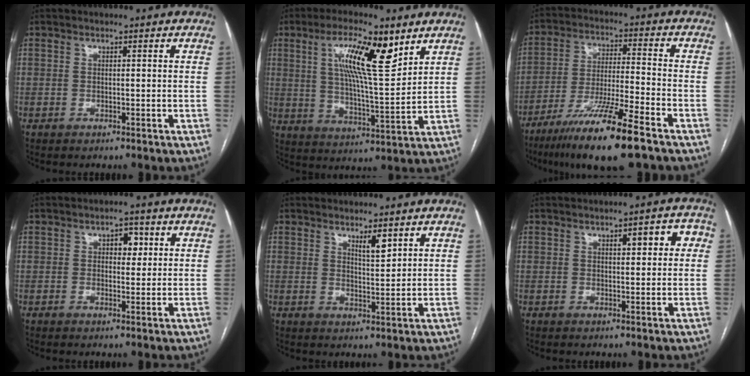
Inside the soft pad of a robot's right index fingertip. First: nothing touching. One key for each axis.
{"total": 12.9, "fx": 6.2, "fy": 2.2, "fz": 11.1, "tx": -0.197, "ty": 0.006, "tz": 0.108}
{"total": 14.0, "fx": -9.4, "fy": -0.1, "fz": 10.4, "tx": -0.201, "ty": -0.039, "tz": -0.169}
{"total": 3.2, "fx": 1.0, "fy": 1.8, "fz": 2.4, "tx": -0.031, "ty": 0.010, "tz": 0.013}
{"total": 3.2, "fx": 2.1, "fy": 0.5, "fz": 2.4, "tx": -0.042, "ty": -0.005, "tz": 0.038}
{"total": 4.5, "fx": 1.4, "fy": 1.4, "fz": 4.1, "tx": -0.050, "ty": 0.017, "tz": 0.016}